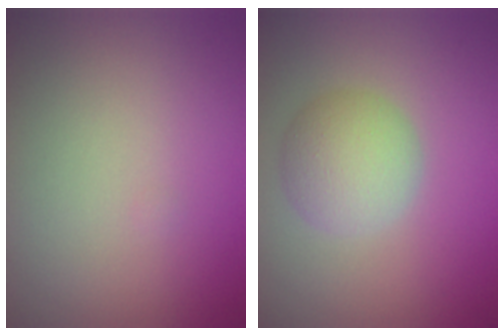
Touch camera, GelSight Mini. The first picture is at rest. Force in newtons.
{"total": 4.1, "press": 4.1, "slide": 0.2}